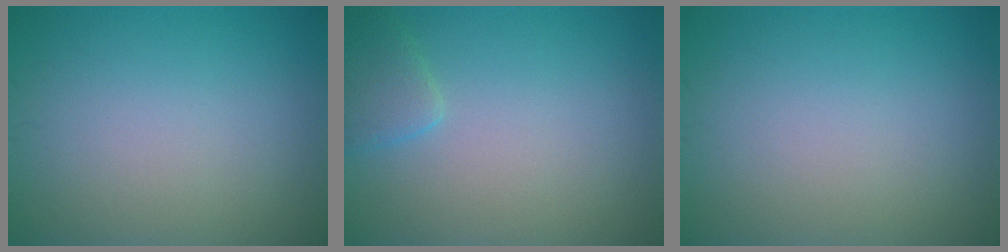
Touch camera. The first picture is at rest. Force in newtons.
{"total": 1.9, "press": 1.9, "slide": 0.1}
{"total": 0.0}